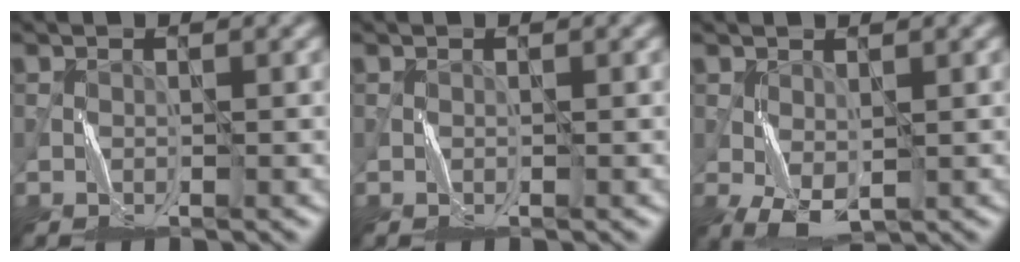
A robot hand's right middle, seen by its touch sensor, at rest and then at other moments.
{"total": 0.0}
{"total": 3.2, "force": [-0.3, 1.8, 2.7], "torque": [-0.072, -0.001, -0.001]}